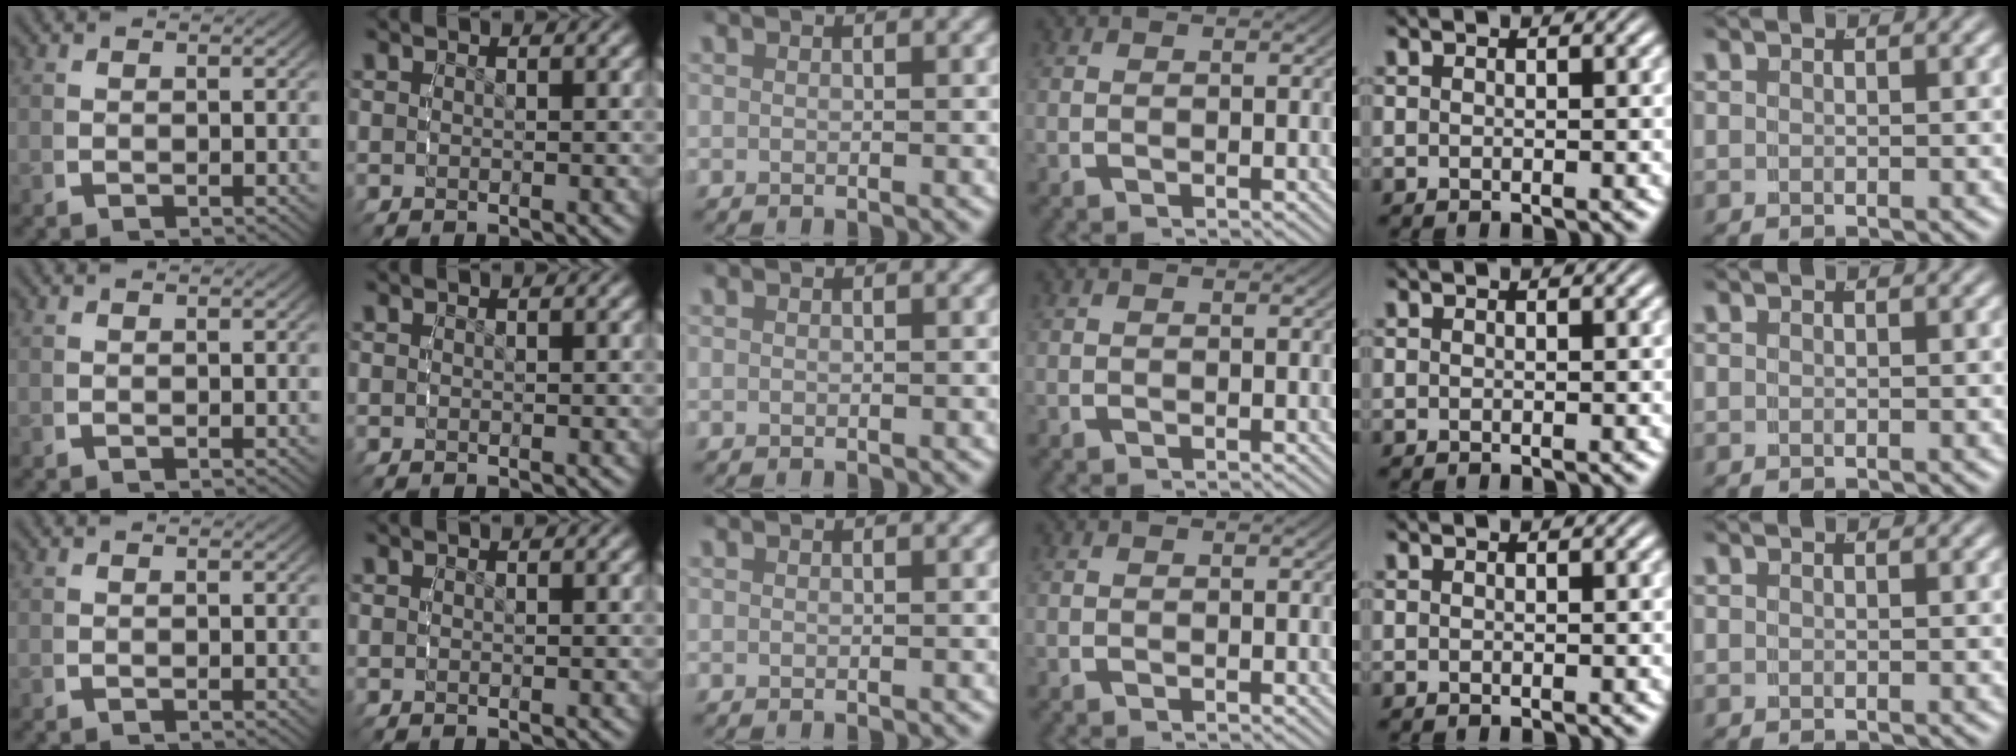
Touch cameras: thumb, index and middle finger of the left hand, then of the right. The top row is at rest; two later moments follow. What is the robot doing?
{"motion": "reach", "object": "pen bag"}